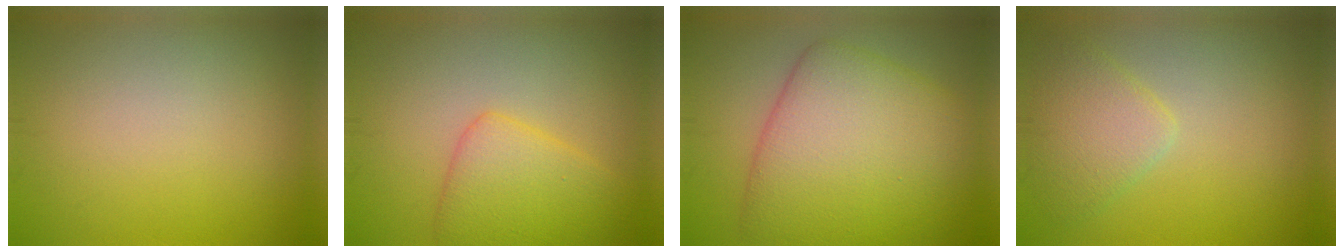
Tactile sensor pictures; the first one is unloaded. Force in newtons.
{"total": 4.5, "press": 4.5, "slide": 0.2}
{"total": 10.6, "press": 10.6, "slide": 0.2}
{"total": 3.4, "press": 3.4, "slide": 0.2}